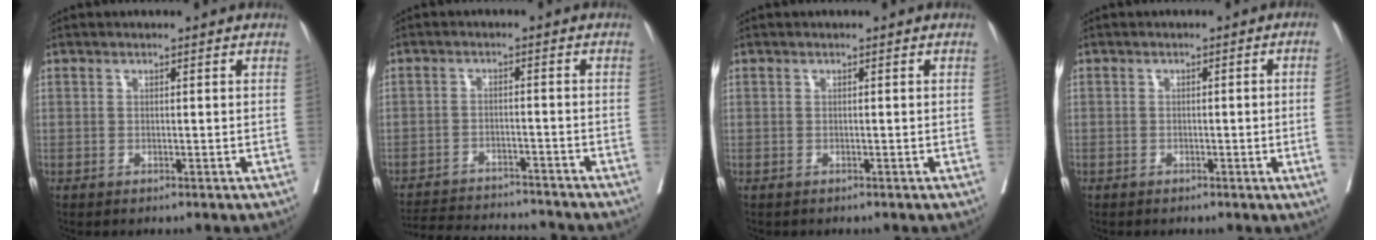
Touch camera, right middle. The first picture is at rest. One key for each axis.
{"total": 12.8, "fx": -12.3, "fy": 1.6, "fz": 3.2, "tx": -0.056, "ty": 0.003, "tz": -0.174}
{"total": 0.0}
{"total": 3.1, "fx": -0.7, "fy": -0.5, "fz": 3.0, "tx": -0.039, "ty": 0.003, "tz": -0.007}